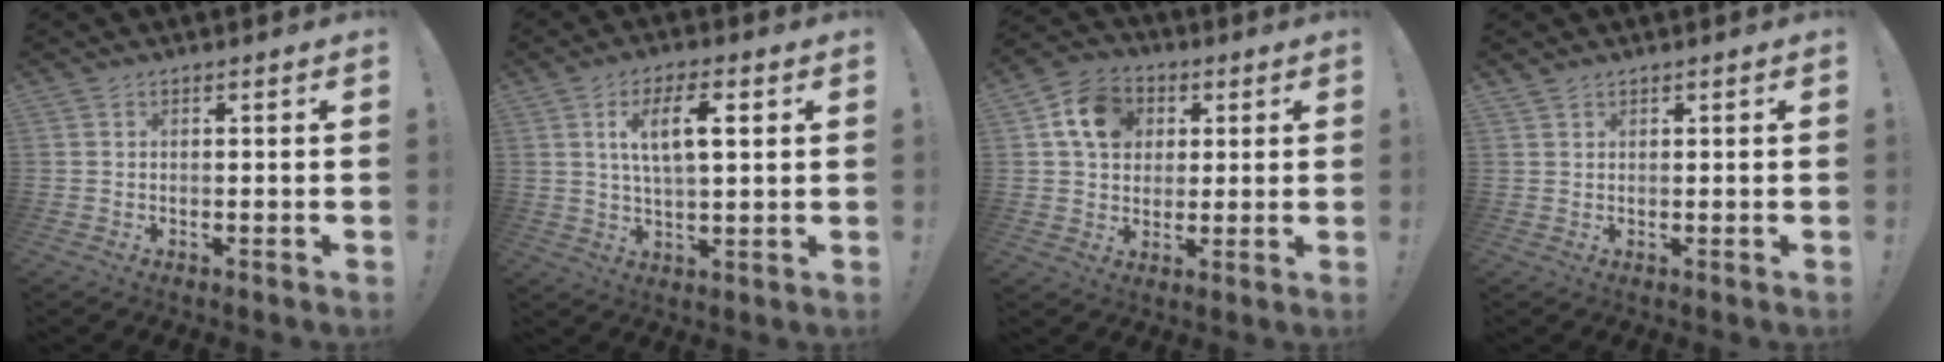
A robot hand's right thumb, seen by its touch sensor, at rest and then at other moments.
{"total": 9.8, "force": [2.7, 3.8, 8.7], "torque": [-0.151, 0.007, 0.044]}
{"total": 12.6, "force": [4.1, 10.2, 6.0], "torque": [-0.092, -0.001, 0.083]}
{"total": 1.0, "force": [0.9, 0.4, 0.2], "torque": [0.000, -0.003, 0.018]}